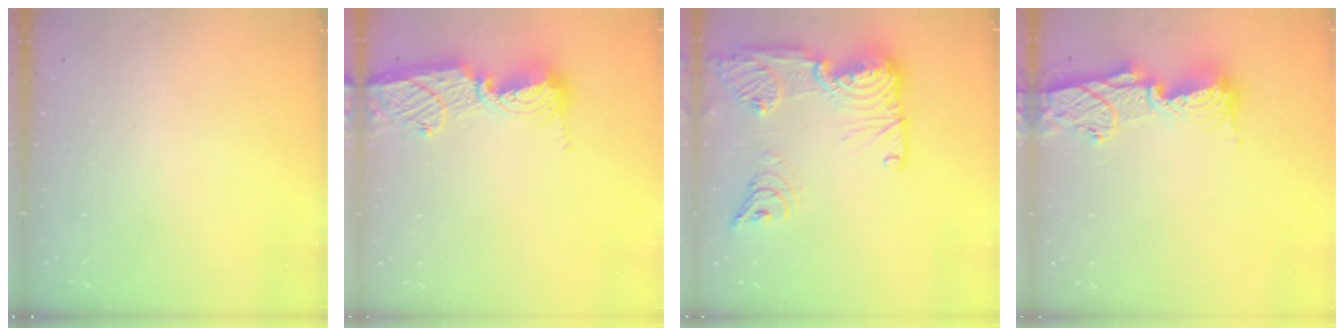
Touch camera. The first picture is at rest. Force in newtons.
{"total": 12.7, "press": 12.6, "slide": 1.2}
{"total": 27.4, "press": 26.4, "slide": 7.2}
{"total": 12.9, "press": 12.9, "slide": 1.2}